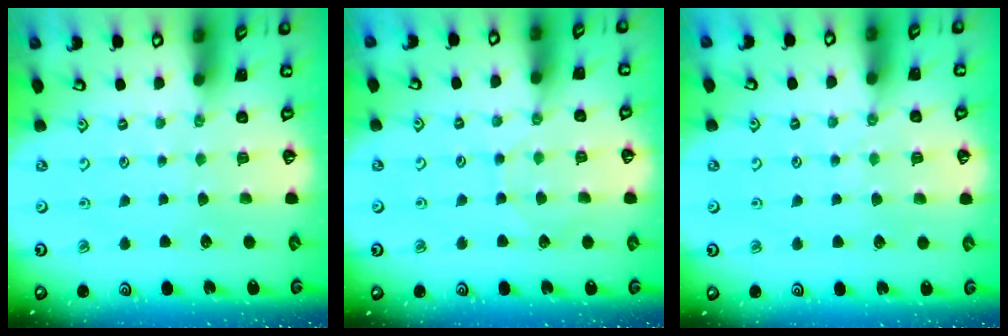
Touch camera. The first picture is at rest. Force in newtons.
{"total": 5.2, "press": 5.1, "slide": 0.6}
{"total": 3.9, "press": 3.8, "slide": 0.6}